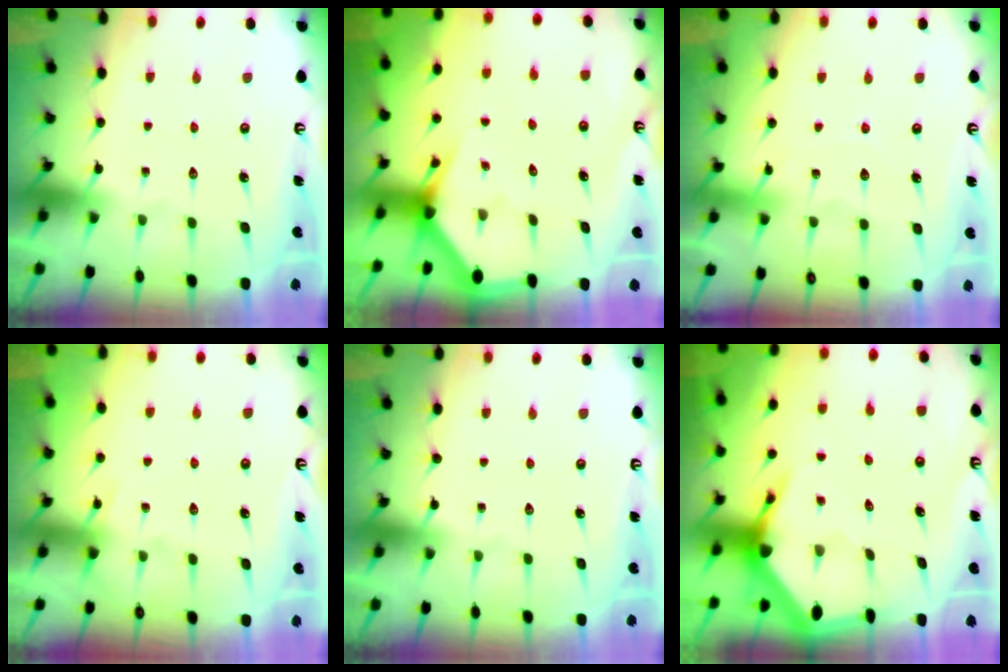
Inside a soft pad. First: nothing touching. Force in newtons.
{"total": 2.8, "press": 2.8, "slide": 0.0}
{"total": 5.4, "press": 5.4, "slide": 0.5}
{"total": 6.4, "press": 6.4, "slide": 0.8}
{"total": 0.0}
{"total": 4.4, "press": 4.4, "slide": 0.5}